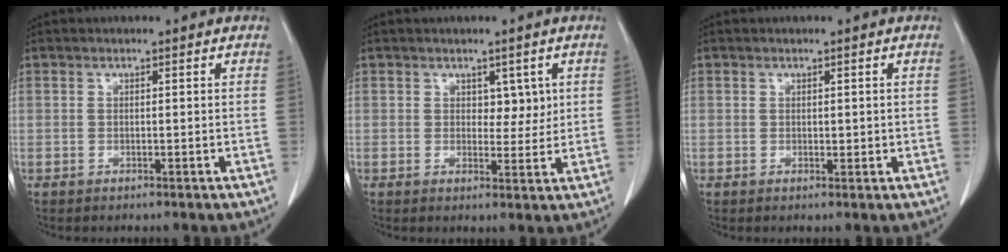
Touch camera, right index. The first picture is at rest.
{"total": 3.0, "force": [1.2, 1.9, 2.0], "torque": [-0.018, -0.004, 0.017]}
{"total": 1.2, "force": [0.1, 0.8, 0.9], "torque": [-0.011, -0.002, 0.004]}